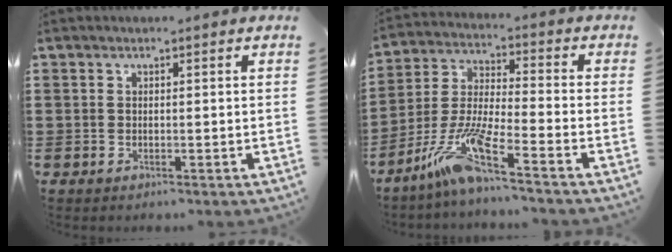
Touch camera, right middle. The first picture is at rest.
{"total": 9.8, "force": [-6.6, 0.4, 7.2], "torque": [-0.169, -0.019, -0.136]}